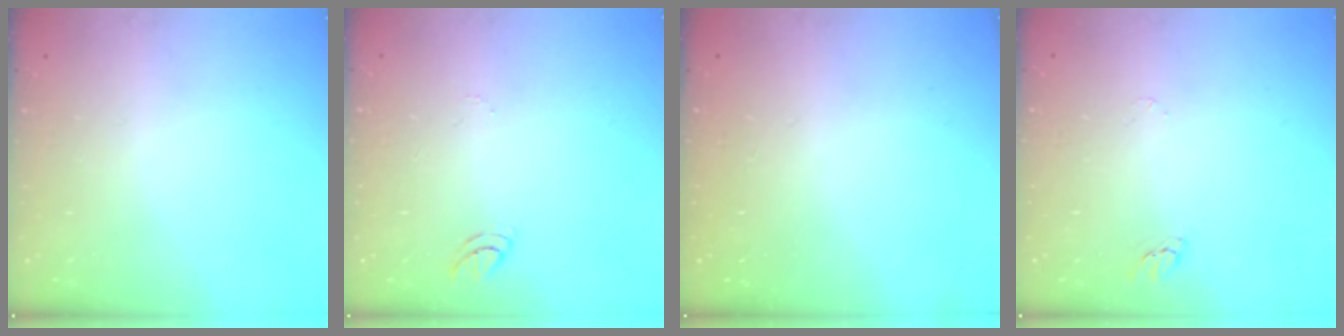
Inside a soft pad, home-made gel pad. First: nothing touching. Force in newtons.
{"total": 3.4, "press": 3.4, "slide": 0.3}
{"total": 0.0}
{"total": 2.5, "press": 2.5, "slide": 0.2}